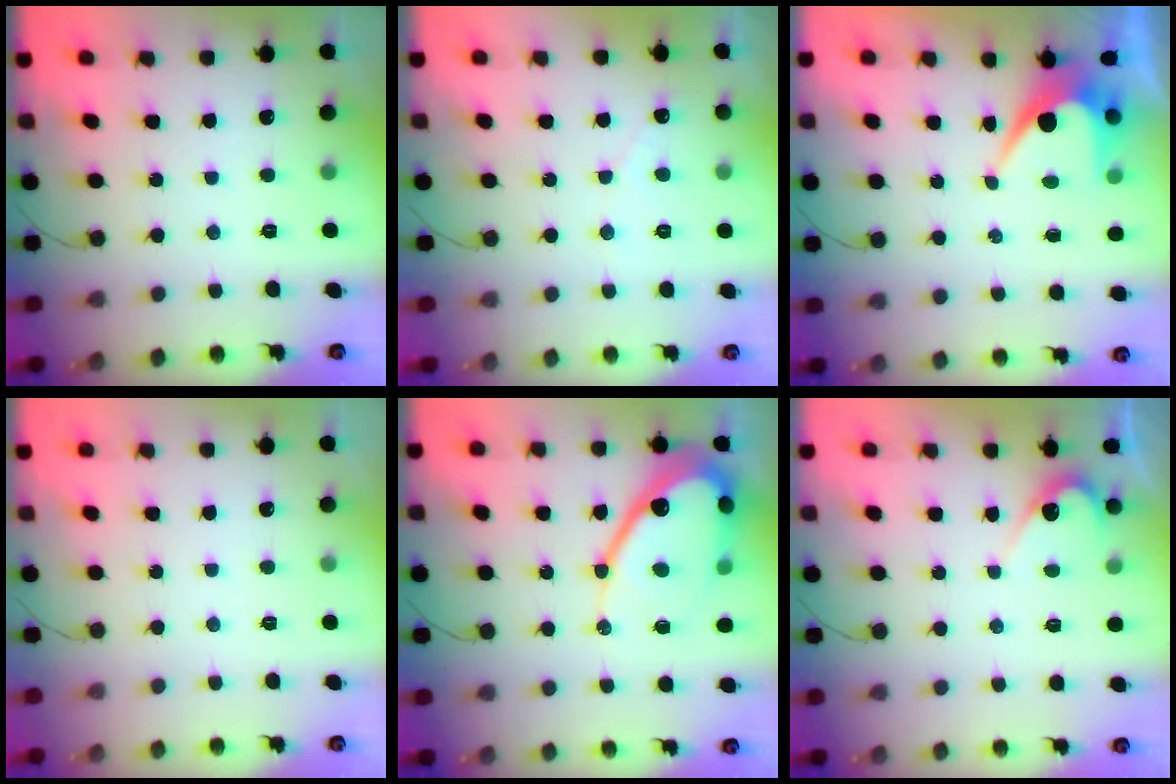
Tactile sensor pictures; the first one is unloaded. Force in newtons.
{"total": 1.6, "press": 1.6, "slide": 0.1}
{"total": 6.9, "press": 6.9, "slide": 0.4}
{"total": 0.0}
{"total": 17.4, "press": 17.3, "slide": 1.4}
{"total": 3.8, "press": 3.8, "slide": 0.3}